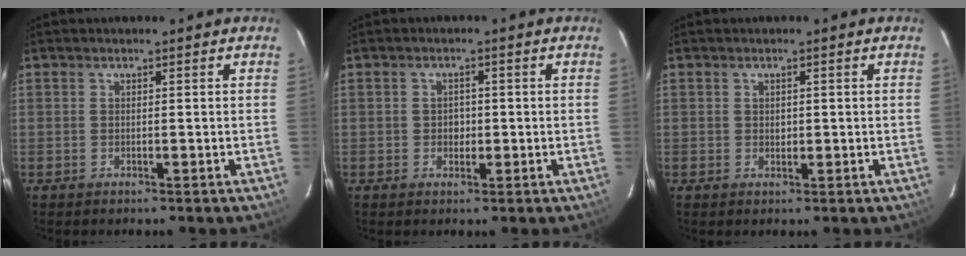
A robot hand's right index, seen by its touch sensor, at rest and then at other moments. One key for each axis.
{"total": 2.0, "fx": -0.2, "fy": 1.8, "fz": 0.7, "tx": -0.010, "ty": 0.005, "tz": -0.003}
{"total": 1.0, "fx": 0.2, "fy": 0.9, "fz": 0.4, "tx": -0.005, "ty": 0.002, "tz": 0.005}